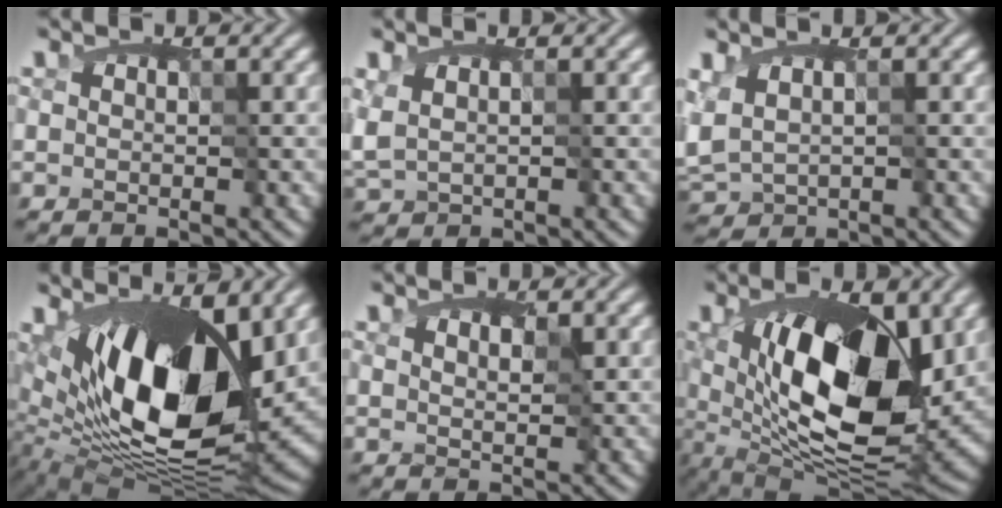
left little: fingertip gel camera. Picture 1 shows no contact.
{"total": 1.9, "force": [0.3, 1.2, 1.5], "torque": [-0.044, -0.003, 0.018]}
{"total": 2.4, "force": [-0.1, 1.4, 2.0], "torque": [-0.059, 0.000, 0.007]}
{"total": 14.6, "force": [3.0, 7.5, 12.2], "torque": [-0.187, -0.013, 0.048]}
{"total": 1.4, "force": [0.5, 0.7, 1.1], "torque": [-0.019, 0.001, 0.008]}
{"total": 13.5, "force": [1.5, 6.9, 11.5], "torque": [-0.195, -0.024, 0.030]}